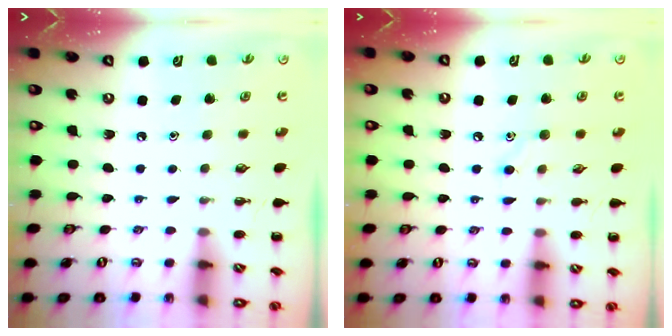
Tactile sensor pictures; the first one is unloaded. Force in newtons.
{"total": 6.1, "press": 6.0, "slide": 1.4}